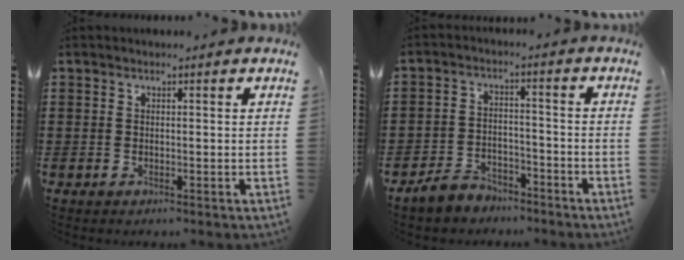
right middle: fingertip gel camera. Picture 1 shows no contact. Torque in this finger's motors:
{"motor_torque": [2.14, 0.00, -0.18, -0.07]}